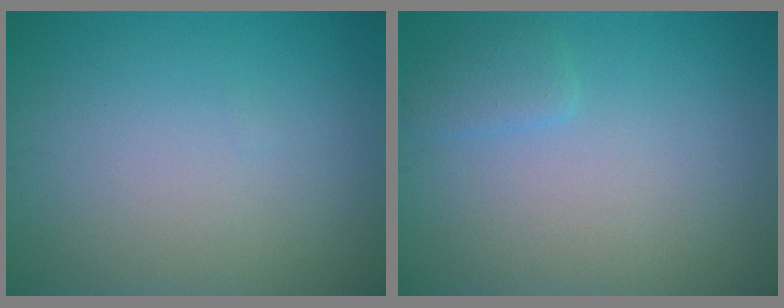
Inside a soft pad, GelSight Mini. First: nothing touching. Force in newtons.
{"total": 1.4, "press": 1.4, "slide": 0.1}